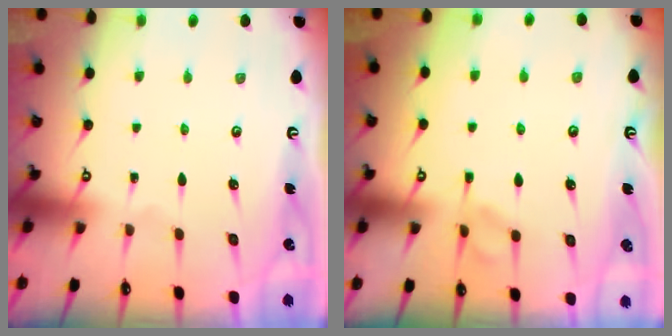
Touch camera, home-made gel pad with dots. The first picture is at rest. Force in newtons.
{"total": 5.3, "press": 5.3, "slide": 0.7}